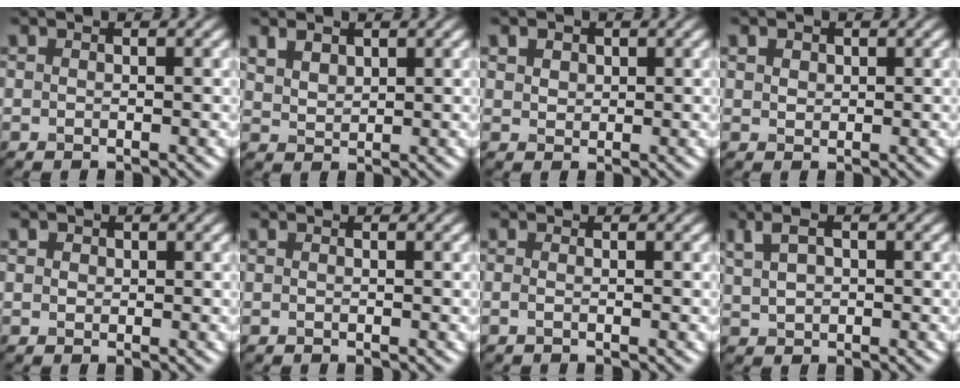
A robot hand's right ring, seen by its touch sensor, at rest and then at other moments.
{"total": 2.2, "force": [1.5, 1.3, 1.0], "torque": [-0.024, -0.002, 0.033]}
{"total": 2.4, "force": [1.4, 1.7, 1.0], "torque": [-0.027, 0.008, 0.024]}
{"total": 1.6, "force": [0.9, 1.1, 0.7], "torque": [-0.013, 0.006, 0.012]}
{"total": 1.4, "force": [0.8, 1.1, 0.6], "torque": [-0.008, 0.005, 0.003]}
{"total": 0.0}
{"total": 0.7, "force": [-0.2, 0.2, 0.6], "torque": [-0.013, -0.006, -0.006]}
{"total": 2.9, "force": [1.2, 1.6, 2.1], "torque": [-0.044, 0.003, 0.027]}